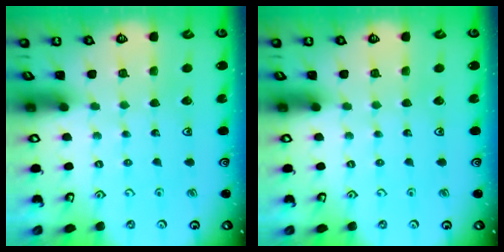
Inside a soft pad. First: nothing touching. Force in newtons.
{"total": 0.0}